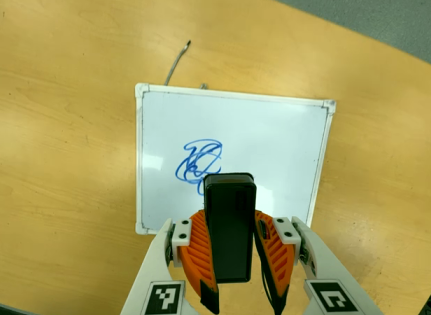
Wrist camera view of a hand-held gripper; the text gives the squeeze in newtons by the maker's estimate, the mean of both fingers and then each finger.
{"total": 6.2, "left": 5.4, "right": 7.0}